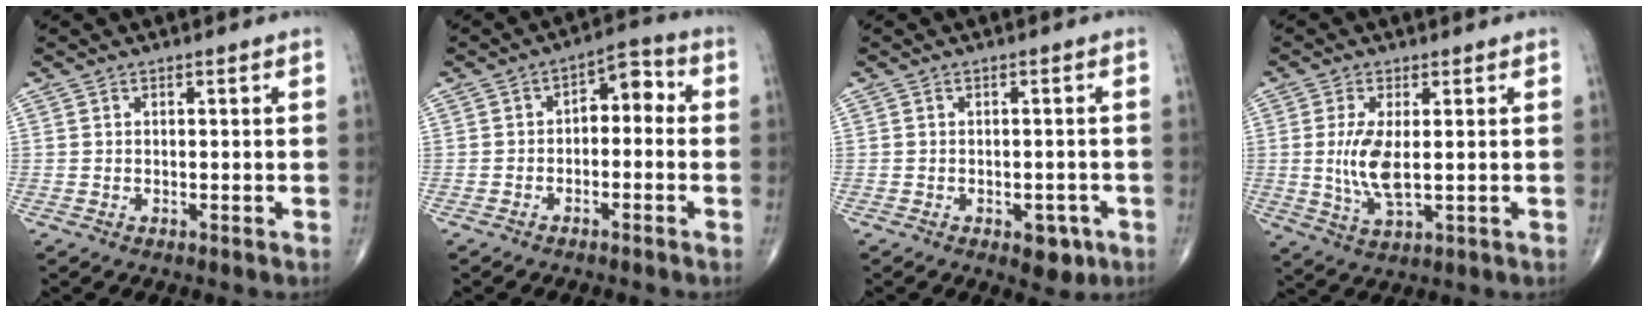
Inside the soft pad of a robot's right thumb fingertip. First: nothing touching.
{"total": 5.6, "force": [-0.6, 3.5, 4.4], "torque": [-0.036, 0.041, -0.019]}
{"total": 4.1, "force": [-1.9, 2.4, 2.7], "torque": [-0.012, 0.008, -0.019]}
{"total": 7.4, "force": [0.3, 2.7, 6.9], "torque": [-0.149, -0.015, 0.011]}